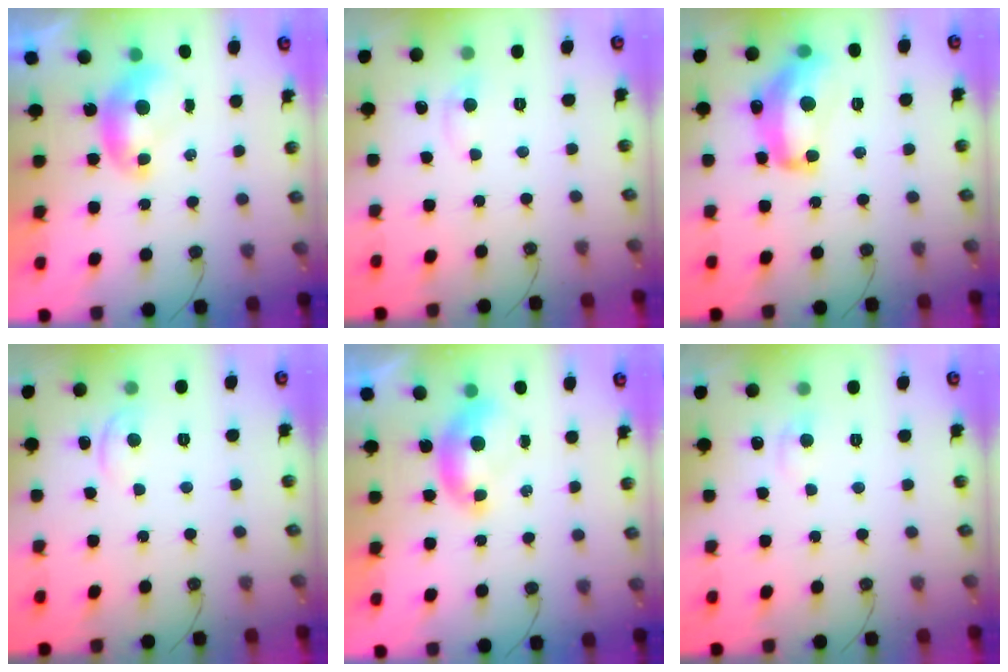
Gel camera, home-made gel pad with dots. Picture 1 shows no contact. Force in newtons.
{"total": 0.8, "press": 0.3, "slide": 0.7}
{"total": 10.9, "press": 10.8, "slide": 0.9}
{"total": 0.8, "press": 0.5, "slide": 0.7}
{"total": 0.7, "press": 0.4, "slide": 0.5}
{"total": 1.4, "press": 1.2, "slide": 0.7}